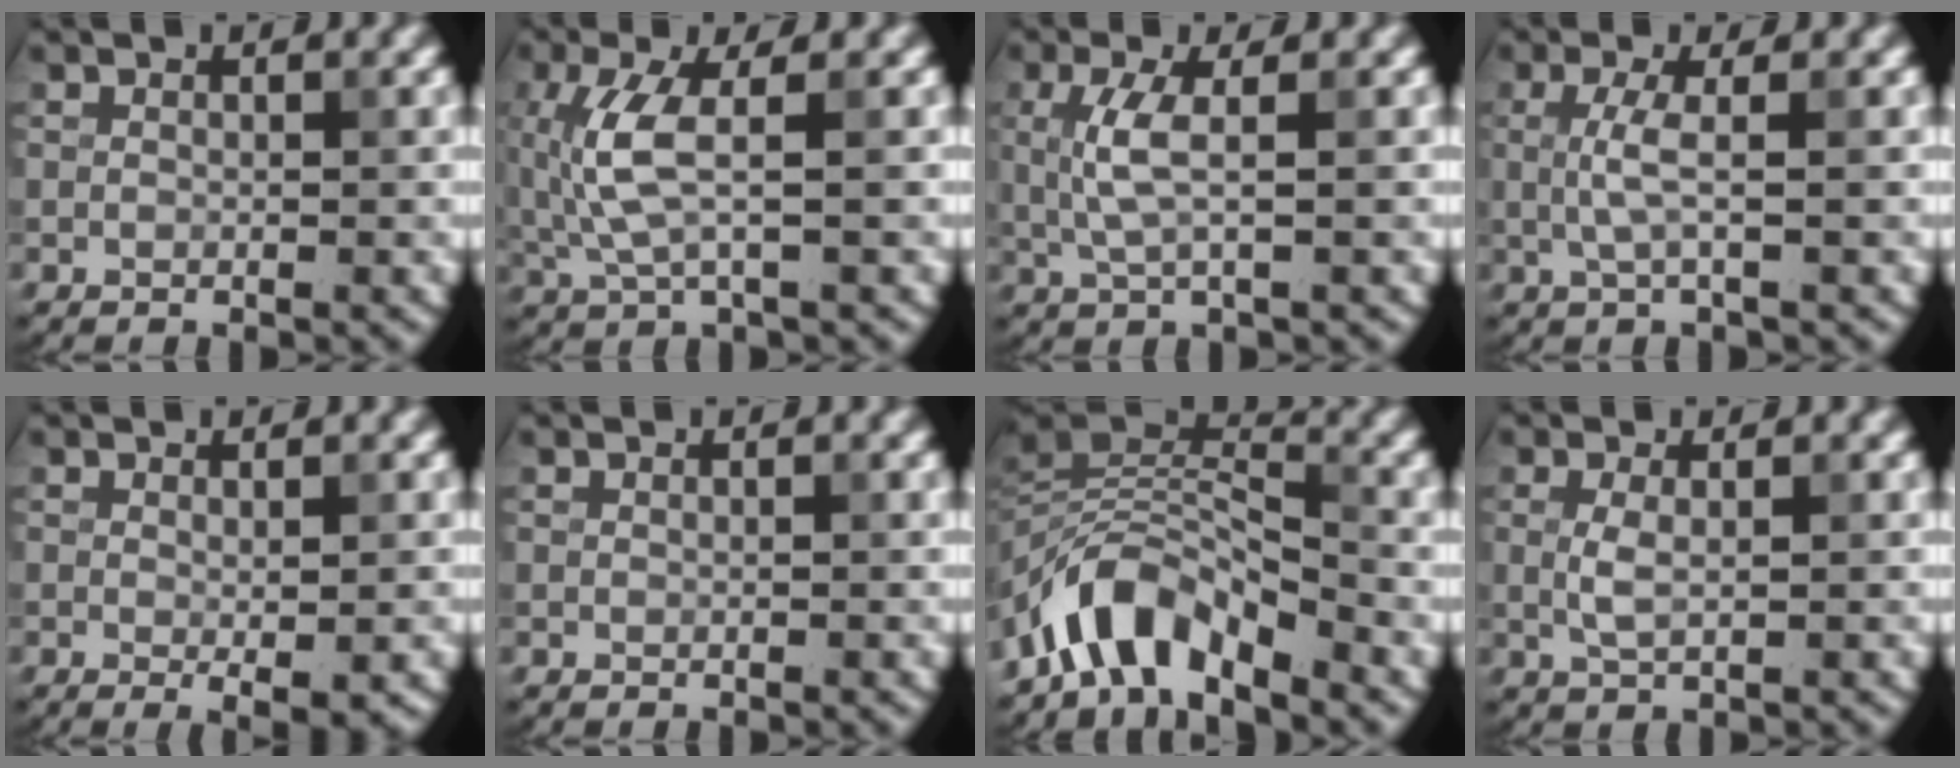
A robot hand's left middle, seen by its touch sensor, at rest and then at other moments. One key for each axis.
{"total": 4.5, "fx": 0.4, "fy": 1.3, "fz": 4.3, "tx": -0.112, "ty": 0.000, "tz": 0.010}
{"total": 3.1, "fx": 0.3, "fy": 0.8, "fz": 3.0, "tx": -0.071, "ty": 0.001, "tz": 0.008}
{"total": 2.4, "fx": 0.1, "fy": 0.4, "fz": 2.3, "tx": -0.054, "ty": 0.001, "tz": 0.001}
{"total": 1.8, "fx": -0.2, "fy": 0.1, "fz": 1.8, "tx": -0.026, "ty": -0.009, "tz": -0.001}
{"total": 0.0}
{"total": 6.2, "fx": -4.5, "fy": 2.3, "fz": 3.7, "tx": -0.054, "ty": 0.005, "tz": -0.094}
{"total": 1.7, "fx": 0.2, "fy": 0.5, "fz": 1.6, "tx": -0.037, "ty": 0.000, "tz": 0.004}